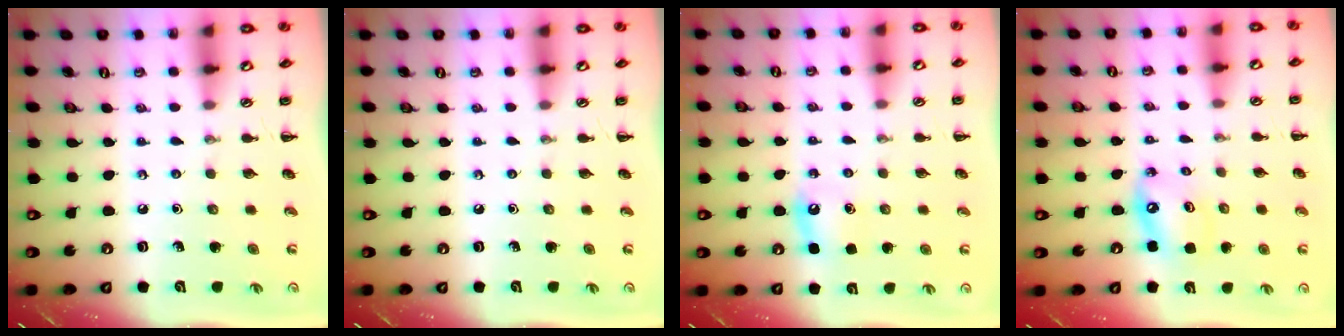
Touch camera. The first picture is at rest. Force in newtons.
{"total": 0.0}
{"total": 5.7, "press": 5.4, "slide": 1.9}
{"total": 7.1, "press": 6.9, "slide": 1.5}